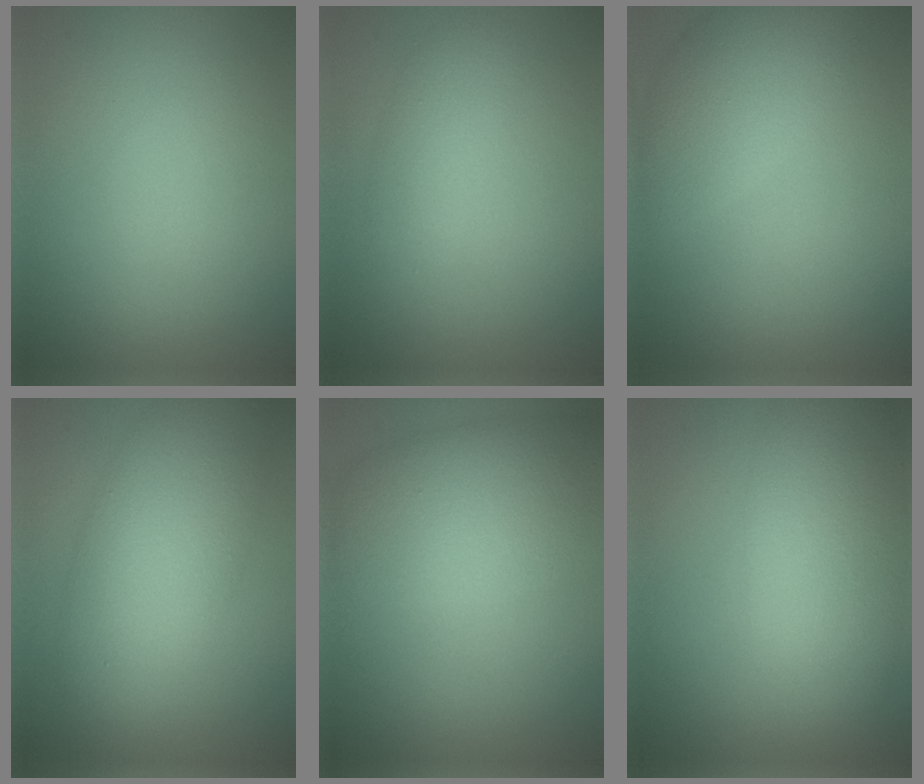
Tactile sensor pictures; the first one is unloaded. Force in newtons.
{"total": 2.7, "press": 2.7, "slide": 0.1}
{"total": 4.4, "press": 4.4, "slide": 0.3}
{"total": 7.8, "press": 7.8, "slide": 0.2}
{"total": 7.6, "press": 7.6, "slide": 0.1}
{"total": 7.7, "press": 7.7, "slide": 0.6}